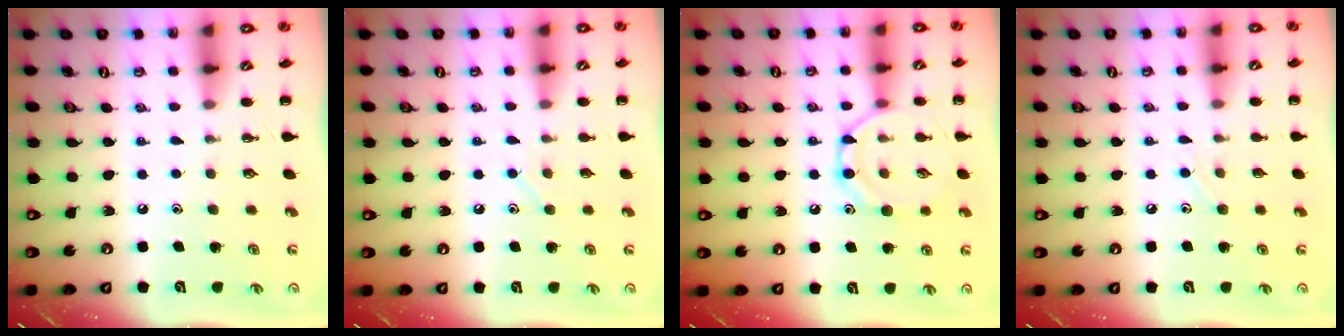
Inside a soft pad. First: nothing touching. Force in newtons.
{"total": 5.3, "press": 5.1, "slide": 1.1}
{"total": 11.4, "press": 11.3, "slide": 0.8}
{"total": 4.0, "press": 3.8, "slide": 1.2}